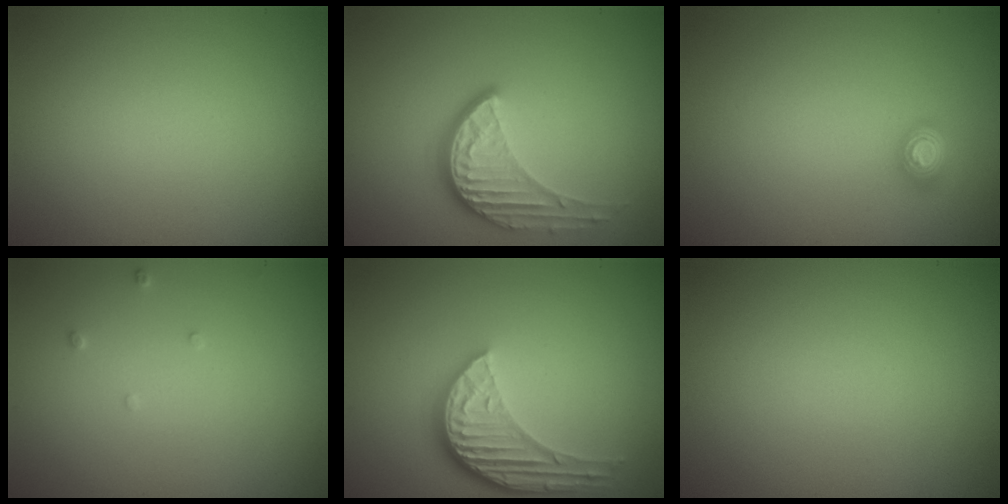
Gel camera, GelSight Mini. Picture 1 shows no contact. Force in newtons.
{"total": 3.9, "press": 3.0, "slide": 2.5}
{"total": 1.7, "press": 1.3, "slide": 1.2}
{"total": 0.7, "press": 0.7, "slide": 0.2}
{"total": 5.1, "press": 3.8, "slide": 3.4}
{"total": 0.0}